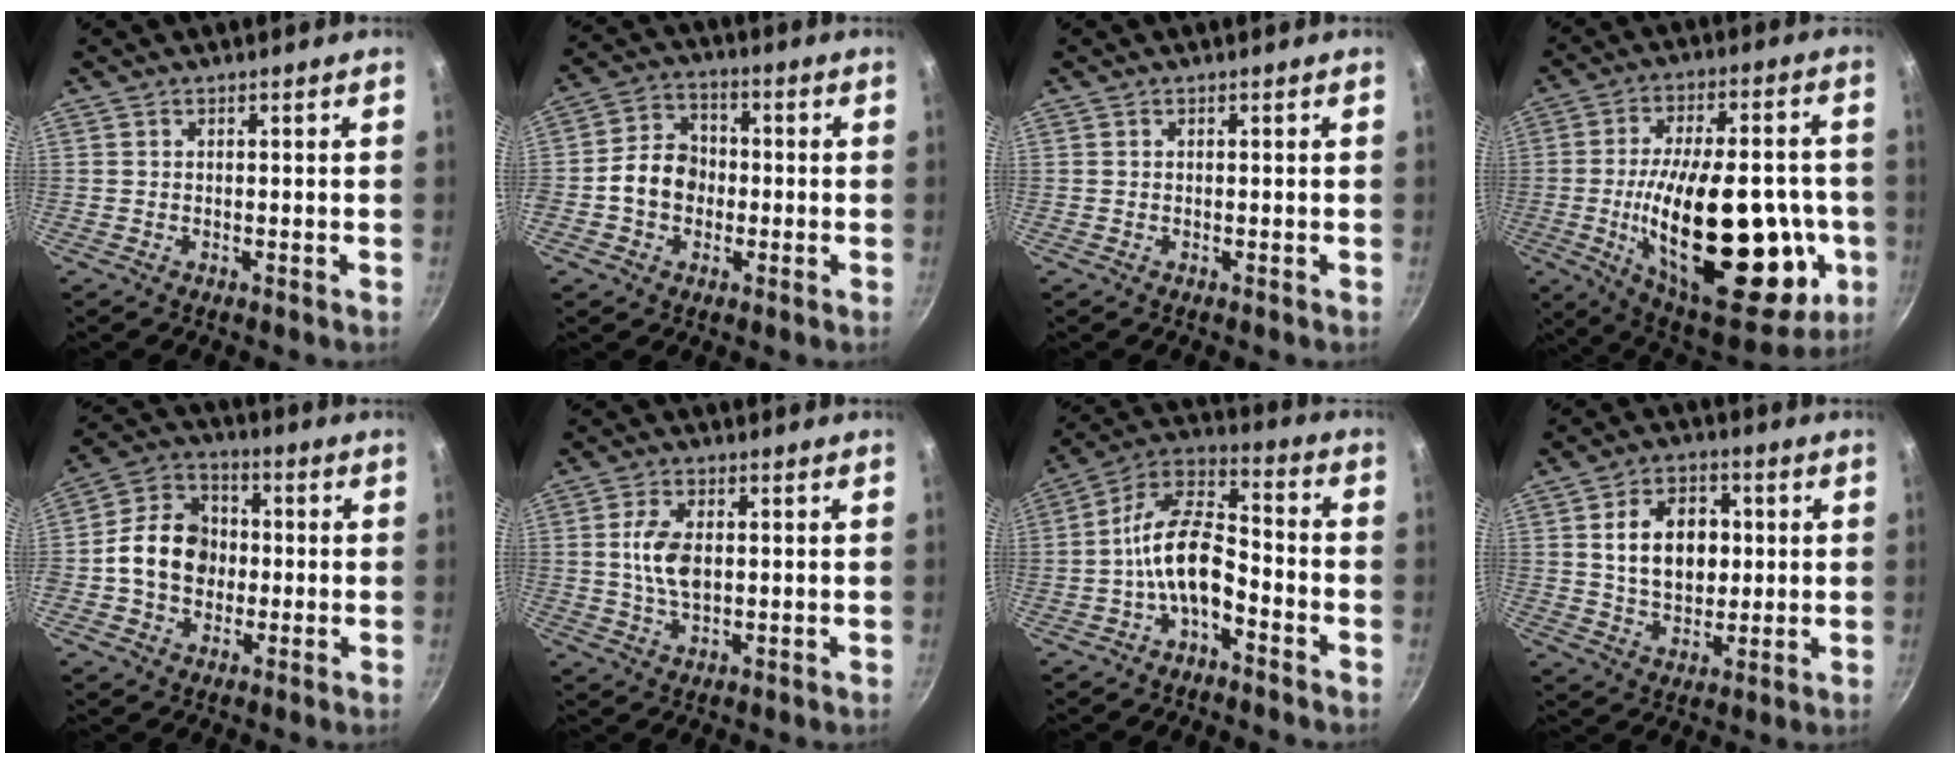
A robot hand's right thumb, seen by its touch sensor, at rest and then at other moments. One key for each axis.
{"total": 8.9, "fx": -1.3, "fy": 7.2, "fz": 5.0, "tx": -0.054, "ty": 0.025, "tz": -0.036}
{"total": 0.0}
{"total": 33.2, "fx": -5.9, "fy": 15.4, "fz": 28.8, "tx": -0.413, "ty": 0.012, "tz": -0.070}
{"total": 12.9, "fx": -0.8, "fy": 10.4, "fz": 7.5, "tx": -0.098, "ty": 0.024, "tz": -0.030}
{"total": 6.9, "fx": 0.6, "fy": 4.0, "fz": 5.6, "tx": -0.102, "ty": 0.002, "tz": 0.010}
{"total": 12.2, "fx": -4.5, "fy": 6.2, "fz": 9.5, "tx": -0.157, "ty": 0.056, "tz": -0.094}
{"total": 12.6, "fx": 1.9, "fy": 8.9, "fz": 8.7, "tx": -0.110, "ty": -0.001, "tz": 0.032}